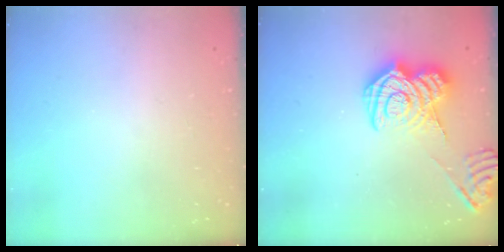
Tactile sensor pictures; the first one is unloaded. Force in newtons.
{"total": 12.8, "press": 12.8, "slide": 0.7}